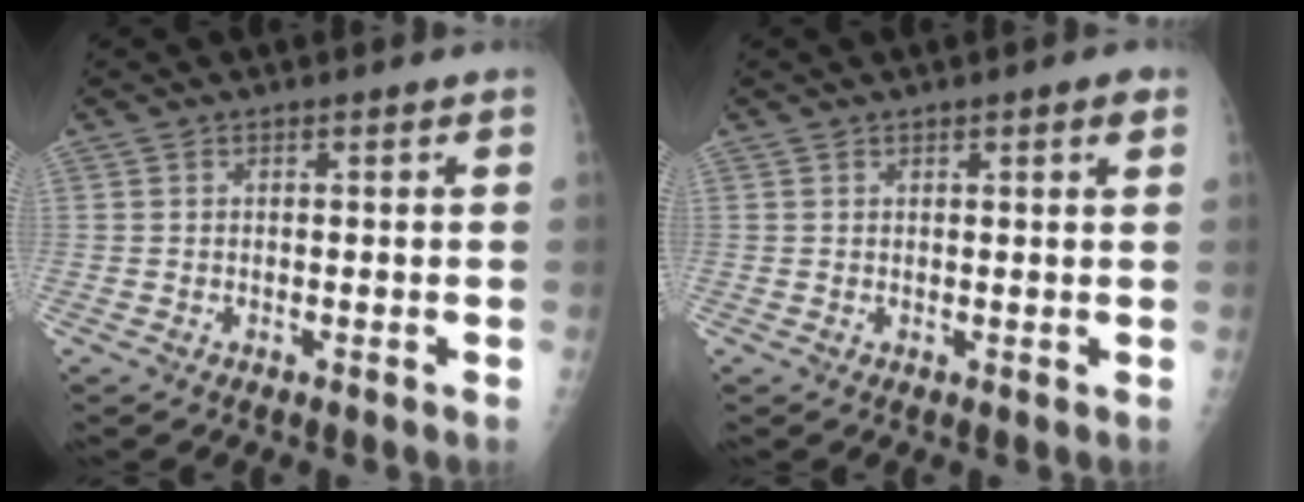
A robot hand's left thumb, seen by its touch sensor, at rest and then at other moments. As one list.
[{"total": 2.0, "force": [1.2, 0.4, 1.6], "torque": [-0.019, -0.004, 0.014]}]